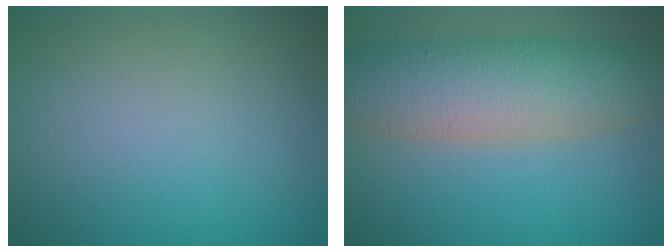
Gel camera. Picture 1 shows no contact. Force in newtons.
{"total": 8.2, "press": 8.2, "slide": 0.4}